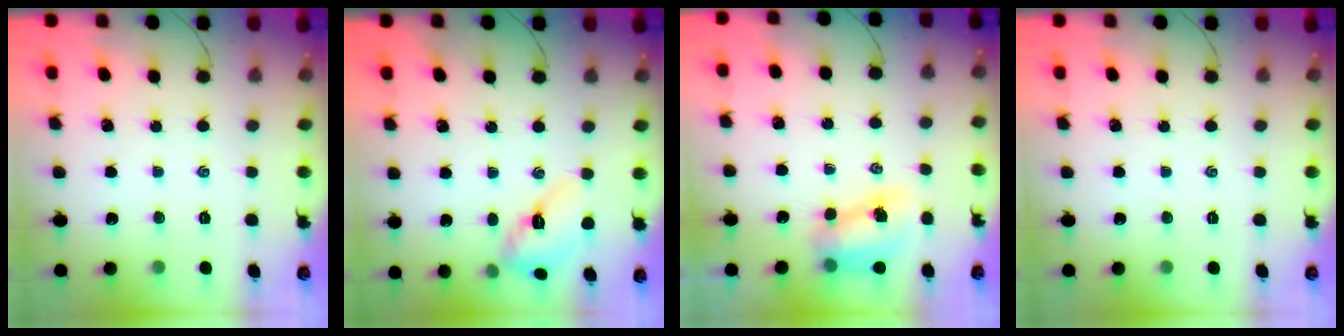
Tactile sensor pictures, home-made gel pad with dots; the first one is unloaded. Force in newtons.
{"total": 10.5, "press": 10.4, "slide": 1.1}
{"total": 7.9, "press": 7.8, "slide": 1.1}
{"total": 0.0}